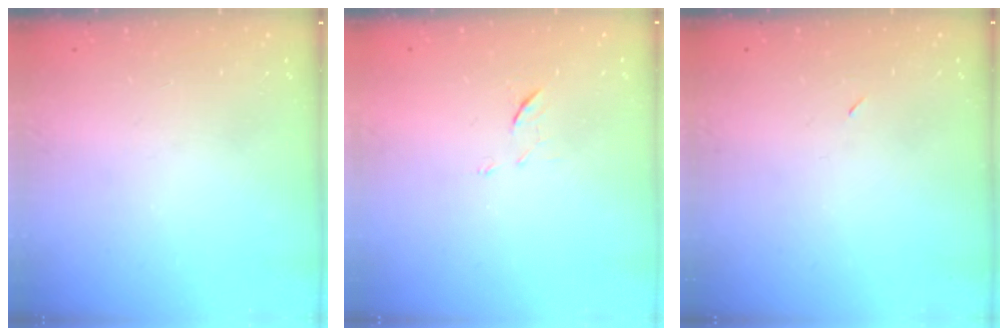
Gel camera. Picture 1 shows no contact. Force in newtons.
{"total": 5.8, "press": 5.7, "slide": 1.3}
{"total": 2.3, "press": 2.0, "slide": 1.2}